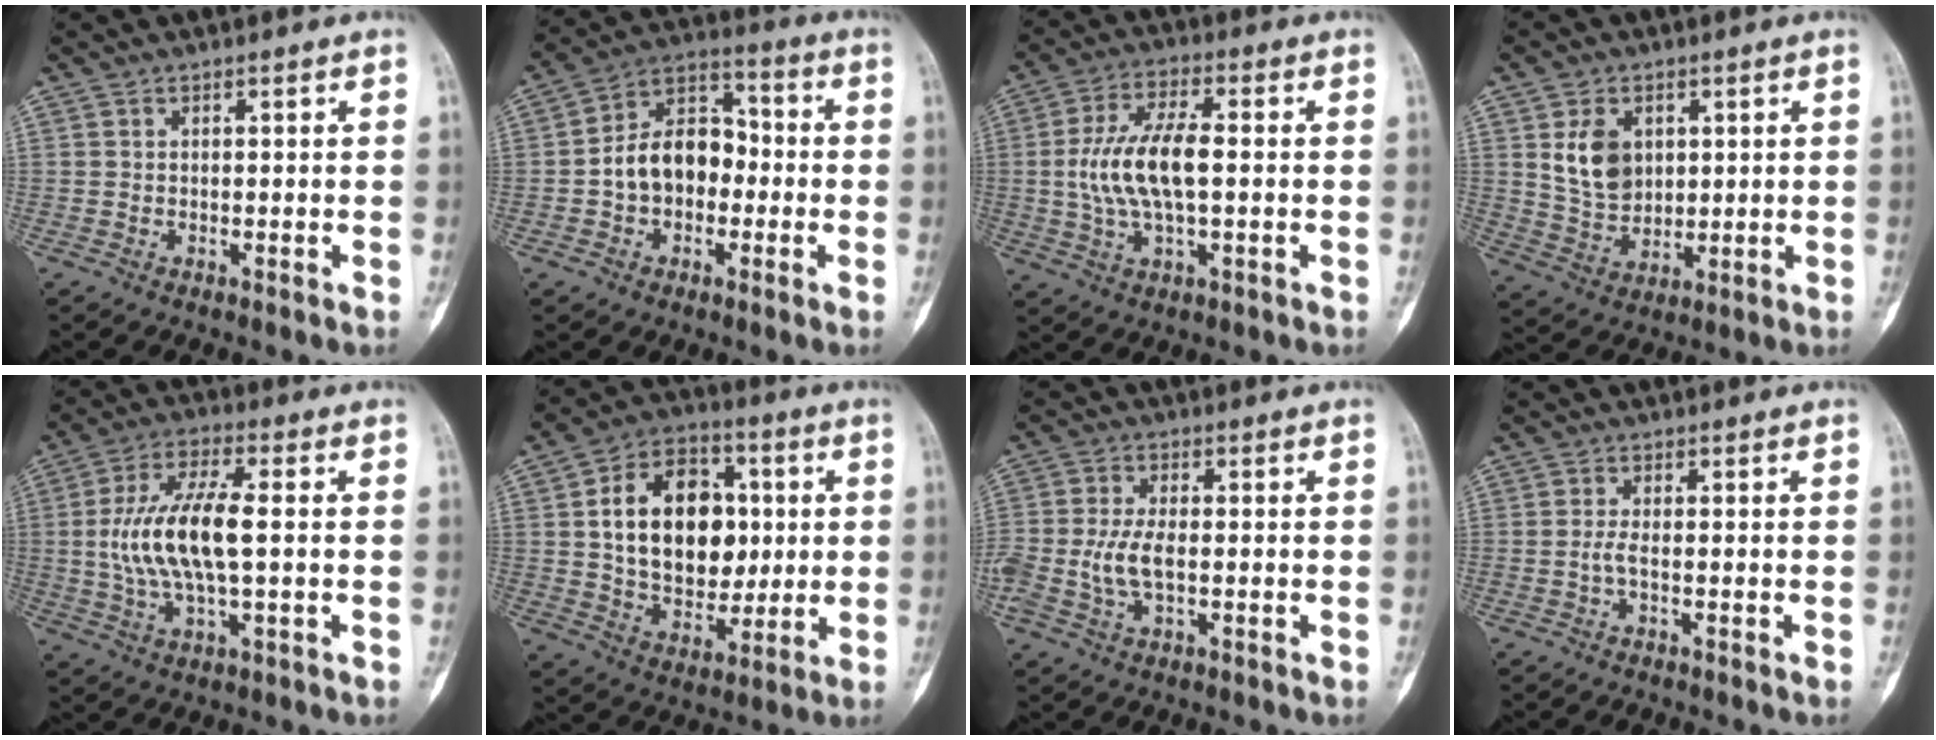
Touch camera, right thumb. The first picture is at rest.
{"total": 12.2, "force": [-1.6, 8.8, 8.3], "torque": [-0.111, 0.045, -0.039]}
{"total": 12.3, "force": [0.0, 5.2, 11.1], "torque": [-0.230, 0.016, -0.002]}
{"total": 8.6, "force": [2.5, 6.4, 5.3], "torque": [-0.071, -0.017, 0.058]}
{"total": 14.0, "force": [0.2, 5.2, 13.0], "torque": [-0.273, 0.015, 0.005]}
{"total": 19.2, "force": [2.6, 13.4, 13.5], "torque": [-0.169, 0.008, 0.046]}
{"total": 6.3, "force": [-1.0, 3.2, 5.3], "torque": [-0.127, 0.008, -0.017]}
{"total": 1.5, "force": [-0.4, 0.3, 1.4], "torque": [-0.033, -0.001, -0.011]}